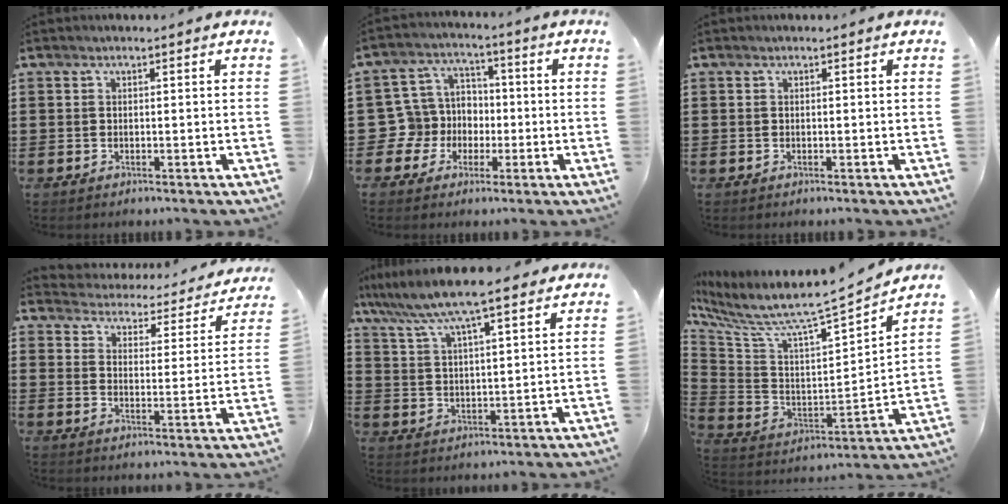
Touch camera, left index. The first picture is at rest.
{"total": 7.9, "force": [-0.8, 7.7, 1.6], "torque": [-0.091, -0.003, -0.017]}
{"total": 0.0}
{"total": 3.2, "force": [3.2, 0.1, 0.0], "torque": [-0.024, -0.033, 0.048]}
{"total": 8.2, "force": [6.8, 0.4, 4.6], "torque": [-0.111, -0.025, 0.116]}
{"total": 5.5, "force": [5.0, 0.3, 2.3], "torque": [-0.077, -0.063, 0.070]}